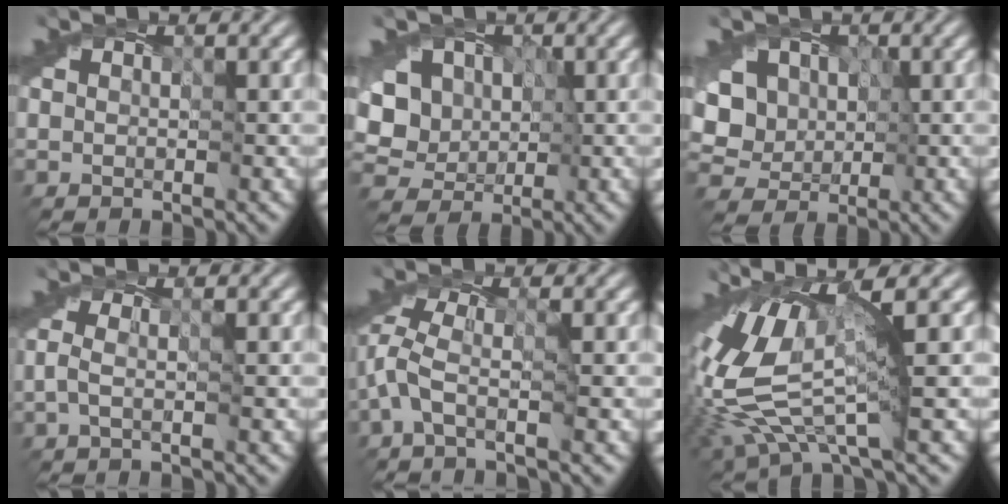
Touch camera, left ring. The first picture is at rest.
{"total": 6.7, "force": [1.4, 5.7, 3.2], "torque": [-0.054, 0.023, 0.005]}
{"total": 6.0, "force": [1.4, 5.1, 2.9], "torque": [-0.051, 0.021, 0.012]}
{"total": 1.1, "force": [-0.1, 0.1, 1.0], "torque": [-0.028, -0.003, -0.006]}
{"total": 2.9, "force": [-1.4, 0.7, 2.4], "torque": [-0.068, -0.001, -0.041]}
{"total": 9.5, "force": [1.1, 3.0, 8.9], "torque": [-0.212, 0.004, 0.022]}